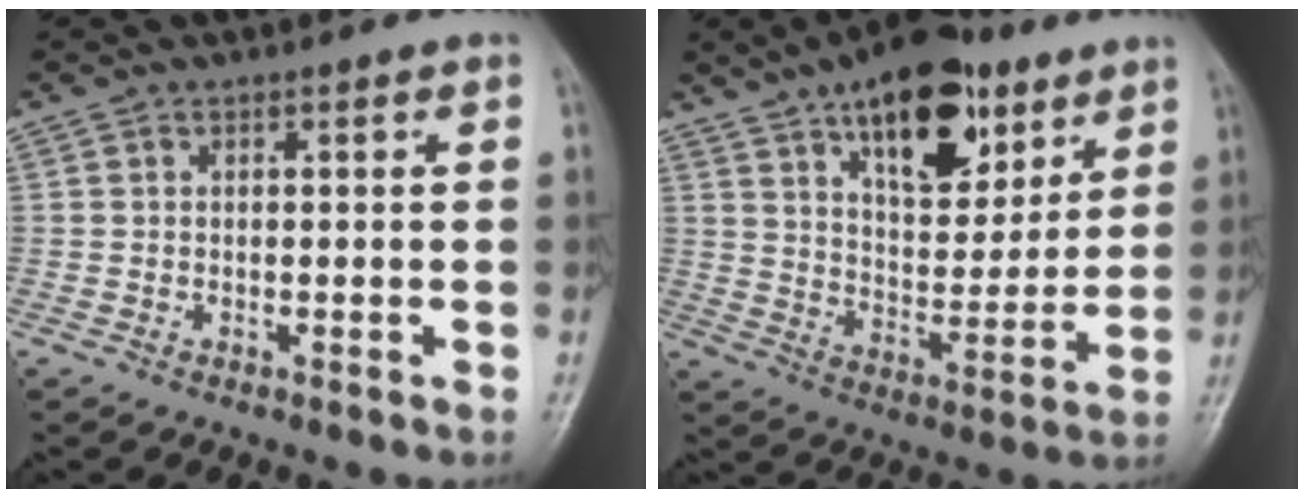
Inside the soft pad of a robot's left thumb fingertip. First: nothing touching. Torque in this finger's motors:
{"motor_torque": [0.82, 0.50, 1.30, -1.48, 0.12]}